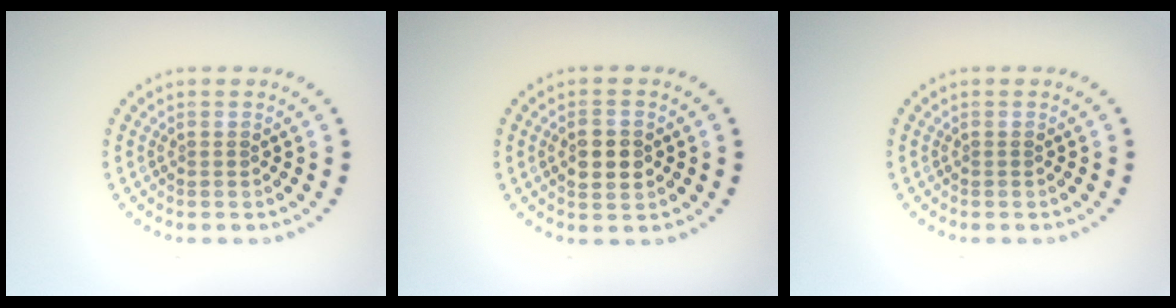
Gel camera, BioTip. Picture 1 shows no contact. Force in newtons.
{"total": 3.0, "press": 2.9, "slide": 0.2}
{"total": 0.0}